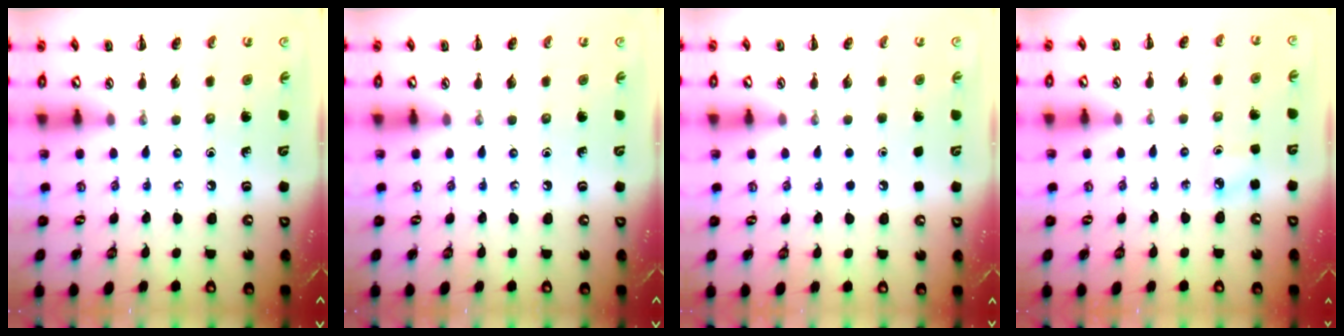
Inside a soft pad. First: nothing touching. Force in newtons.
{"total": 0.0}
{"total": 1.6, "press": 1.6, "slide": 0.1}
{"total": 3.6, "press": 3.4, "slide": 1.3}